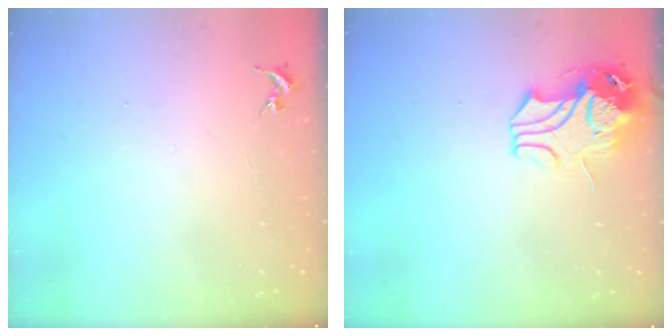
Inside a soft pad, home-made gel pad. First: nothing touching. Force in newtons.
{"total": 11.7, "press": 11.5, "slide": 1.8}